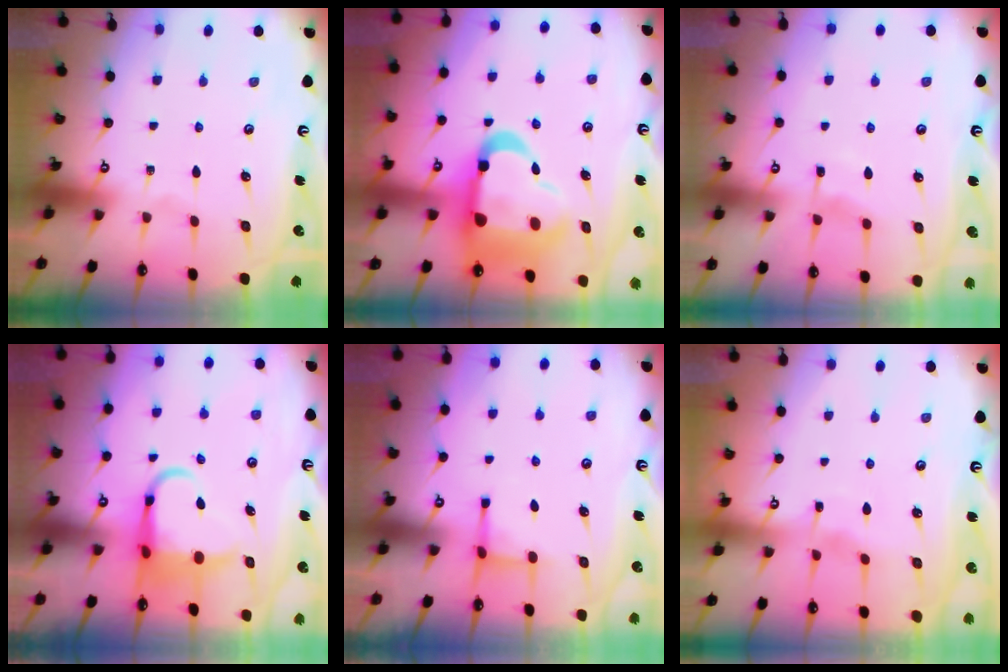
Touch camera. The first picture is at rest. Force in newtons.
{"total": 20.7, "press": 20.6, "slide": 2.4}
{"total": 4.5, "press": 4.5, "slide": 0.5}
{"total": 7.5, "press": 7.3, "slide": 1.7}
{"total": 2.6, "press": 2.6, "slide": 0.7}
{"total": 2.9, "press": 2.9, "slide": 0.3}